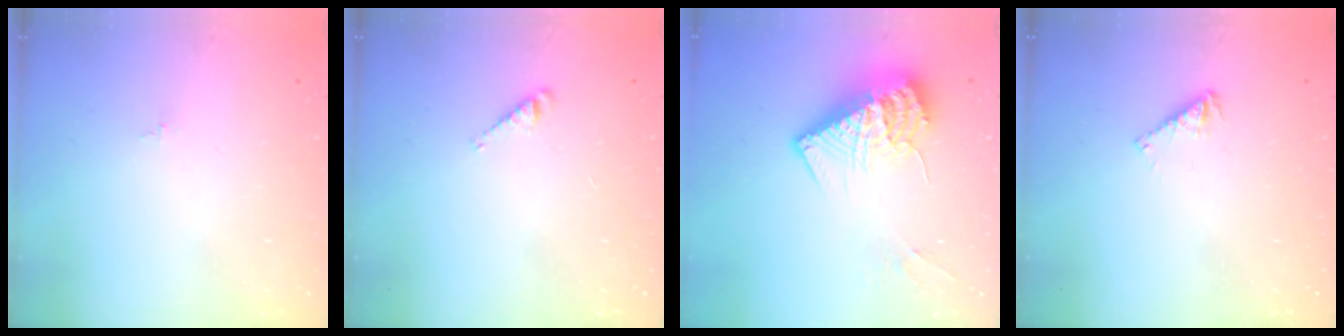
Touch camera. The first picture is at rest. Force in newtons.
{"total": 4.5, "press": 4.5, "slide": 0.2}
{"total": 13.5, "press": 13.5, "slide": 1.4}
{"total": 3.9, "press": 3.9, "slide": 0.1}